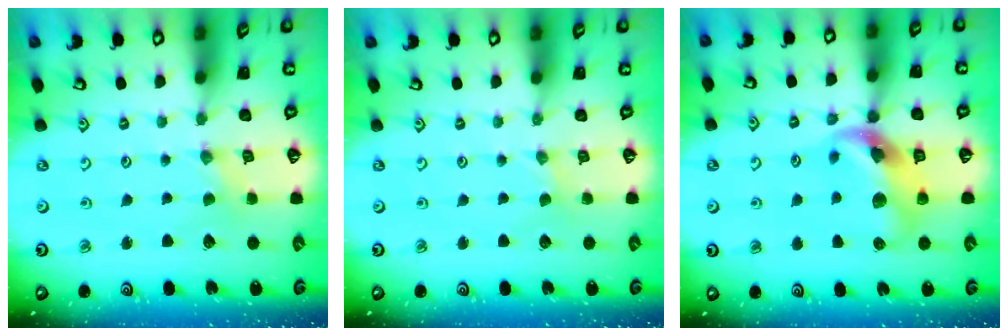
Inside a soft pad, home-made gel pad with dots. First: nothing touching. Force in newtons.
{"total": 0.0}
{"total": 11.8, "press": 11.7, "slide": 1.6}